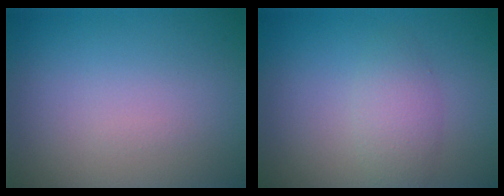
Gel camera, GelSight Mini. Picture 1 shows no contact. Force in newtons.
{"total": 2.6, "press": 2.6, "slide": 0.1}